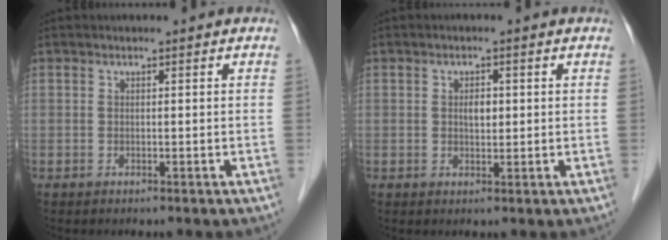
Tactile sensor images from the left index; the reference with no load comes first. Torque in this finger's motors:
{"motor_torque": [0.37, 0.22, 0.05, 0.02]}